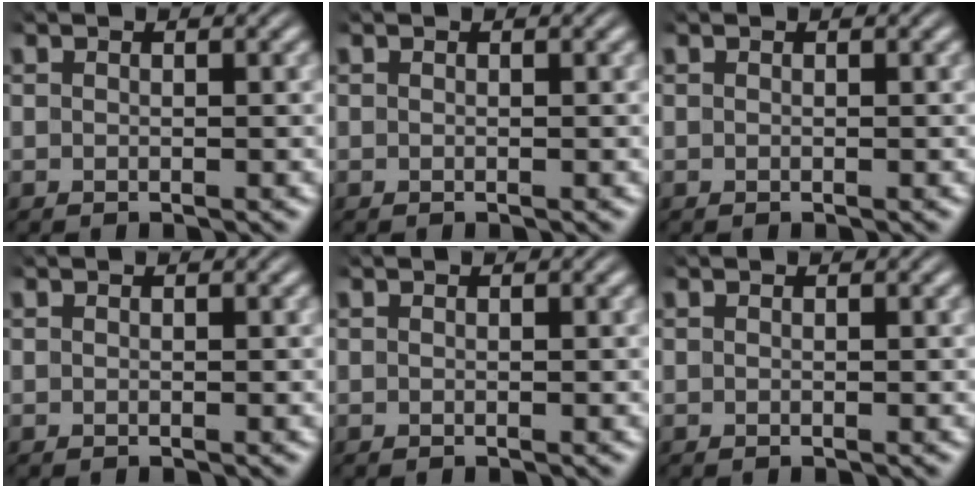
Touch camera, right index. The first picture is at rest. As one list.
[{"total": 0.0}, {"total": 0.0}, {"total": 0.0}, {"total": 0.0}, {"total": 0.0}]